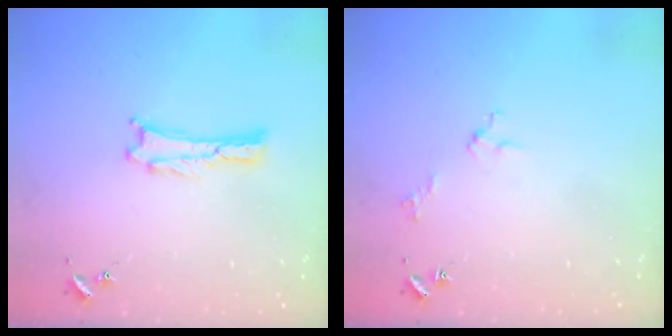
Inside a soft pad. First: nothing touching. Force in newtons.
{"total": 2.1, "press": 2.1, "slide": 0.2}